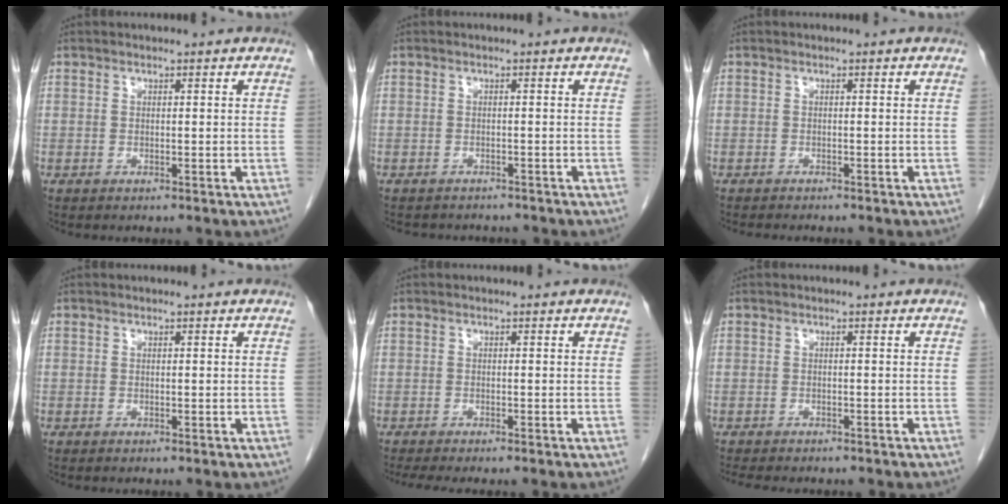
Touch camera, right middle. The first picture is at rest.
{"total": 5.9, "force": [-5.4, 2.0, 1.4], "torque": [-0.020, 0.001, -0.065]}
{"total": 4.0, "force": [-3.5, 0.5, 1.8], "torque": [-0.026, -0.009, -0.043]}
{"total": 0.0}
{"total": 5.1, "force": [-4.3, 0.4, 2.6], "torque": [-0.031, -0.012, -0.064]}
{"total": 7.9, "force": [-7.0, 1.9, 3.3], "torque": [-0.044, -0.006, -0.092]}